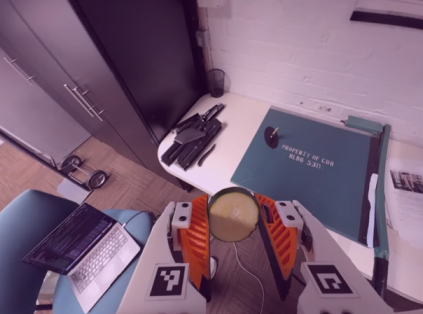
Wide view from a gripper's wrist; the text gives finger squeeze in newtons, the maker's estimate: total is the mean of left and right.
{"total": 9.8, "left": 10.0, "right": 9.6}